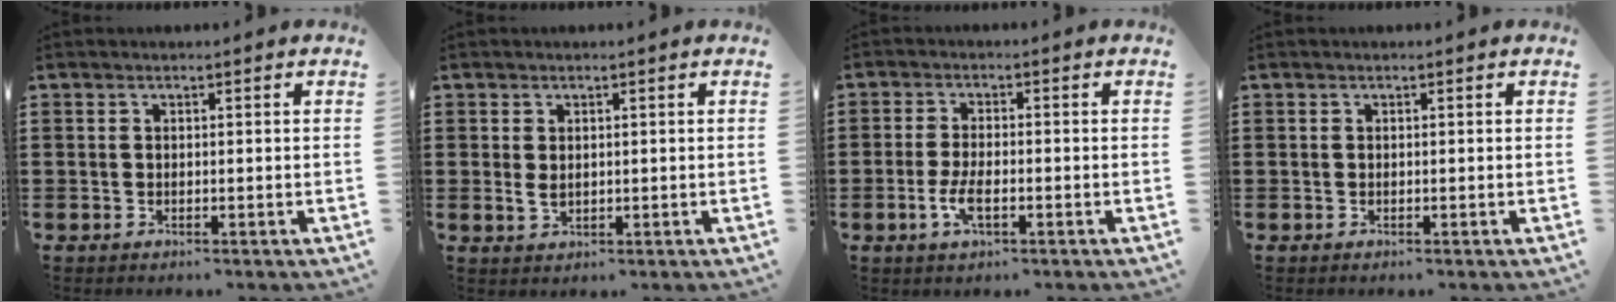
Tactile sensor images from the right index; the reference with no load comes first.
{"total": 1.7, "force": [0.2, 1.1, 1.3], "torque": [-0.026, 0.005, 0.003]}
{"total": 4.0, "force": [-1.4, 1.5, 3.5], "torque": [-0.078, -0.004, -0.030]}
{"total": 0.0}